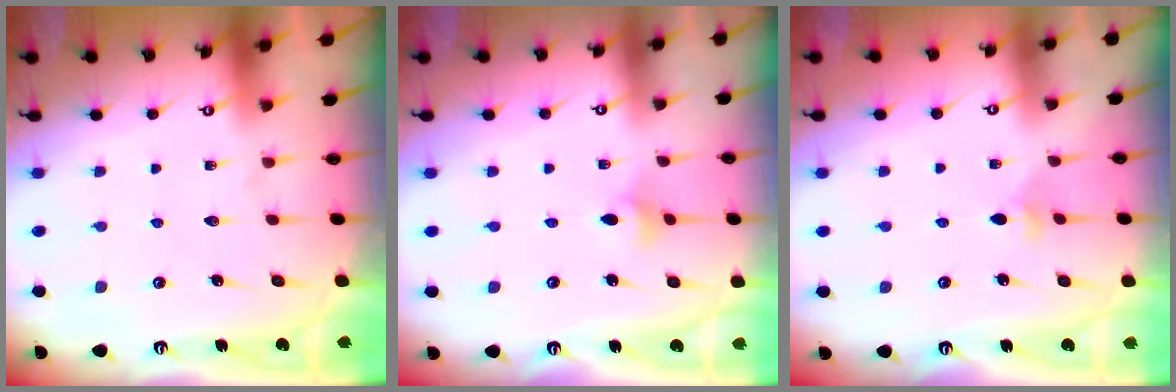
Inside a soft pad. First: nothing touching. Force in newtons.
{"total": 3.2, "press": 3.2, "slide": 0.6}
{"total": 3.8, "press": 3.7, "slide": 0.8}